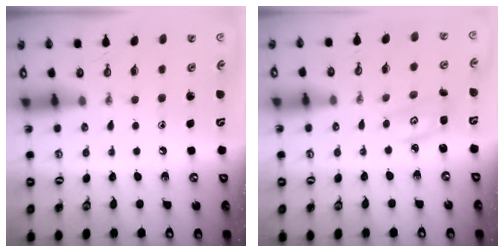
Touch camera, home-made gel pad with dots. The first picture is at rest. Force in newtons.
{"total": 2.7, "press": 2.7, "slide": 0.2}